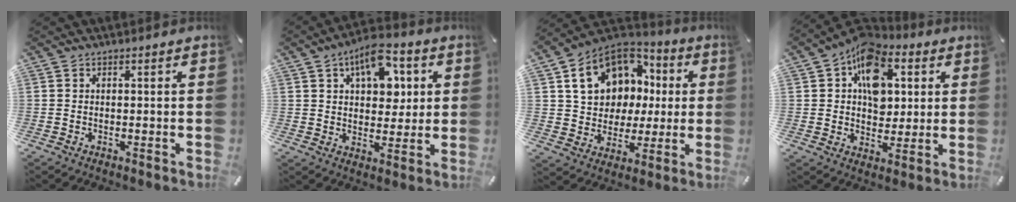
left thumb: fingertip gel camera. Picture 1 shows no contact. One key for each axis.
{"total": 11.3, "fx": 5.0, "fy": 7.0, "fz": 7.3, "tx": -0.106, "ty": -0.009, "tz": 0.090}
{"total": 14.6, "fx": 4.9, "fy": 12.3, "fz": 6.2, "tx": -0.118, "ty": -0.017, "tz": 0.102}
{"total": 13.2, "fx": 4.5, "fy": 9.8, "fz": 7.6, "tx": -0.118, "ty": -0.018, "tz": 0.086}